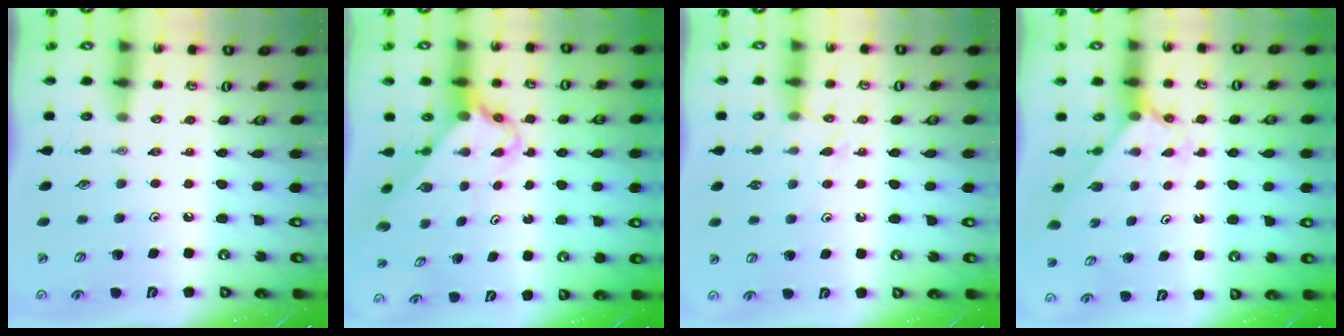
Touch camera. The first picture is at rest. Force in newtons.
{"total": 2.7, "press": 2.7, "slide": 0.2}
{"total": 4.4, "press": 4.4, "slide": 0.4}
{"total": 2.1, "press": 2.1, "slide": 0.2}